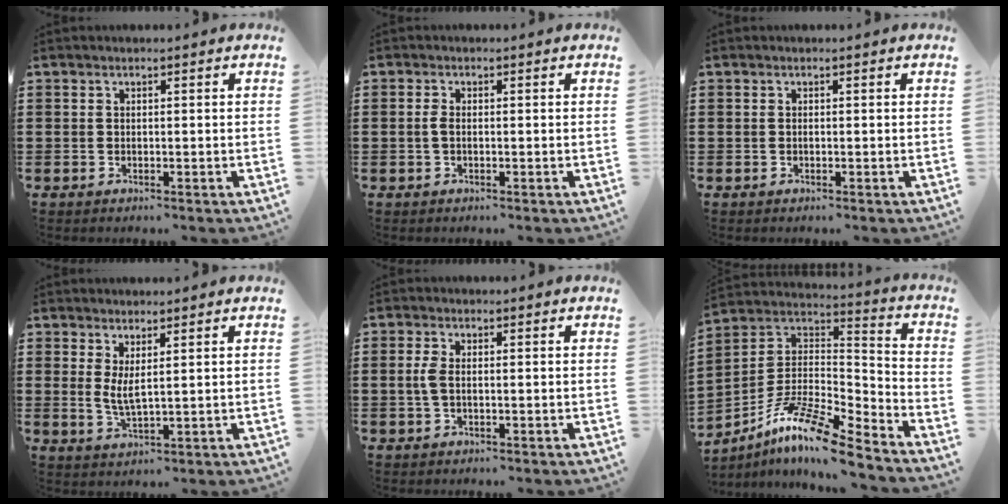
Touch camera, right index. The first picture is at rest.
{"total": 1.7, "force": [-0.2, 0.7, 1.5], "torque": [-0.036, -0.002, -0.007]}
{"total": 0.0}
{"total": 3.2, "force": [1.5, 0.6, 2.7], "torque": [-0.063, -0.005, 0.027]}
{"total": 2.7, "force": [-0.2, 1.1, 2.5], "torque": [-0.062, -0.004, -0.008]}
{"total": 11.6, "force": [-9.2, 1.2, 7.0], "torque": [-0.141, 0.006, -0.185]}